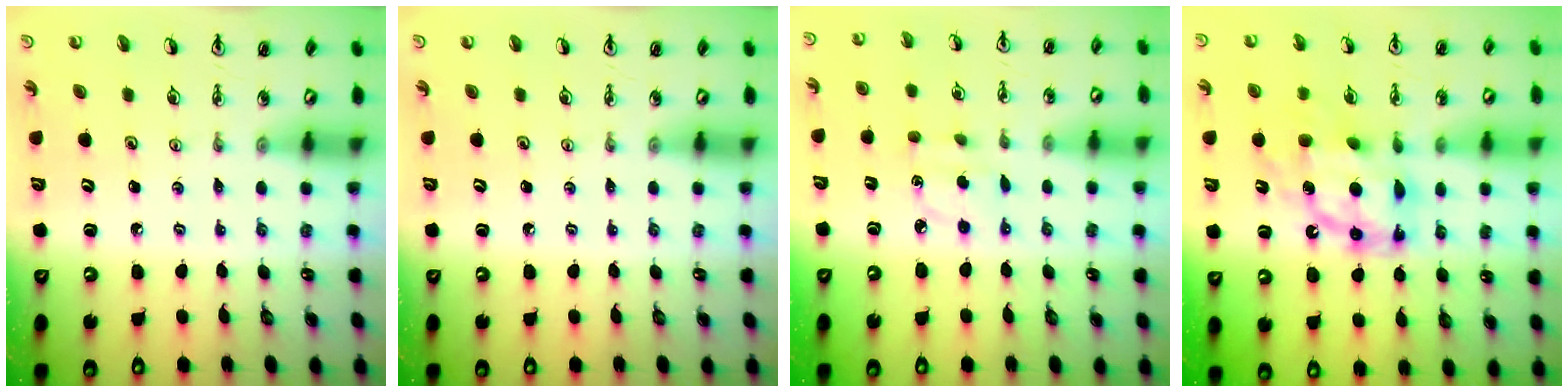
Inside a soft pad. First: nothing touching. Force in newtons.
{"total": 0.0}
{"total": 3.9, "press": 3.9, "slide": 0.4}
{"total": 13.3, "press": 13.3, "slide": 1.3}